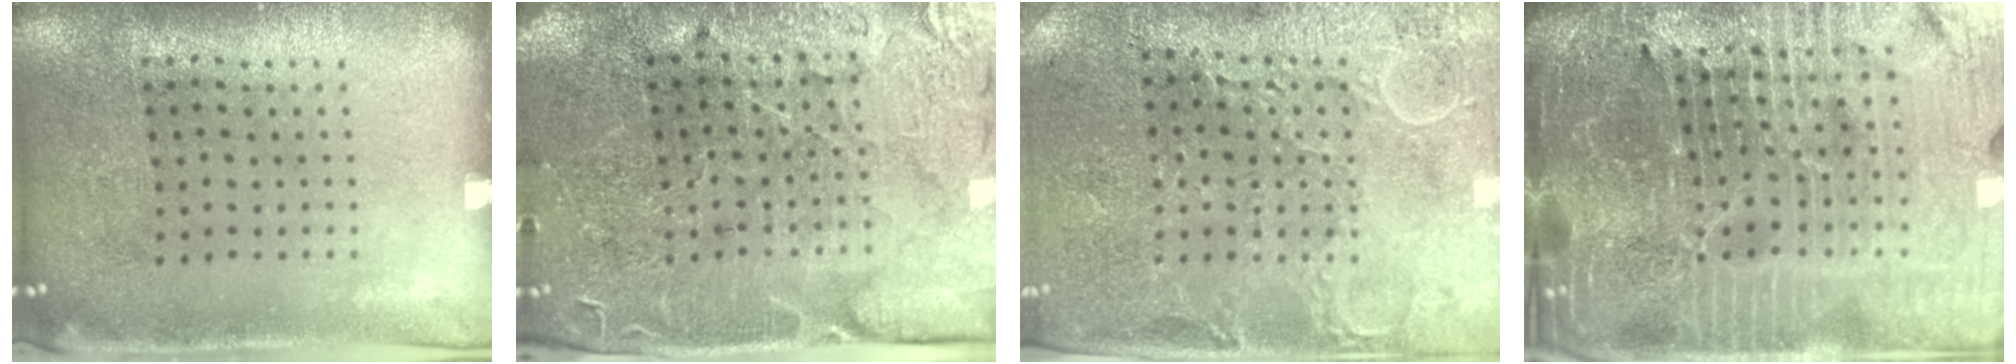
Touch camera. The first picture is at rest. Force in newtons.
{"total": 3.6, "press": 3.4, "slide": 1.0}
{"total": 2.9, "press": 2.9, "slide": 0.4}
{"total": 6.9, "press": 6.0, "slide": 3.3}